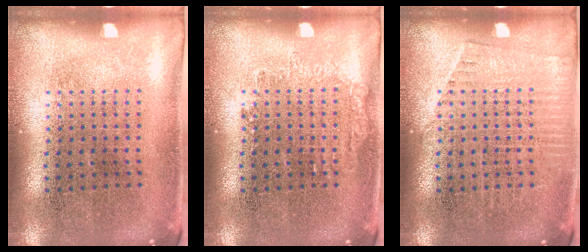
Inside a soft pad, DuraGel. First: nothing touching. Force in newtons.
{"total": 0.8, "press": 0.7, "slide": 0.2}
{"total": 1.1, "press": 1.1, "slide": 0.2}